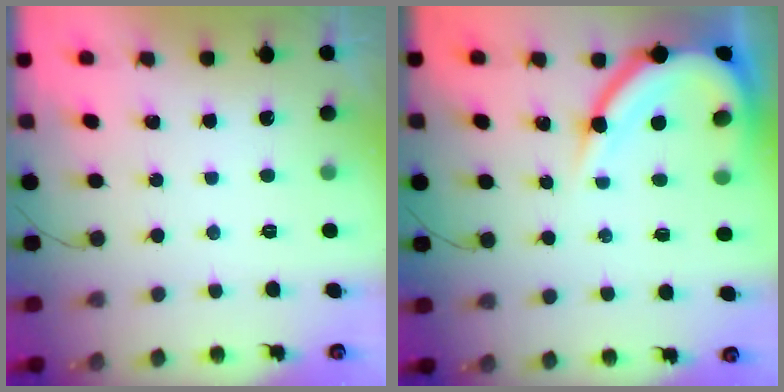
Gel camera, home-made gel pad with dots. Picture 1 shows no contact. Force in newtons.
{"total": 11.5, "press": 11.4, "slide": 1.0}